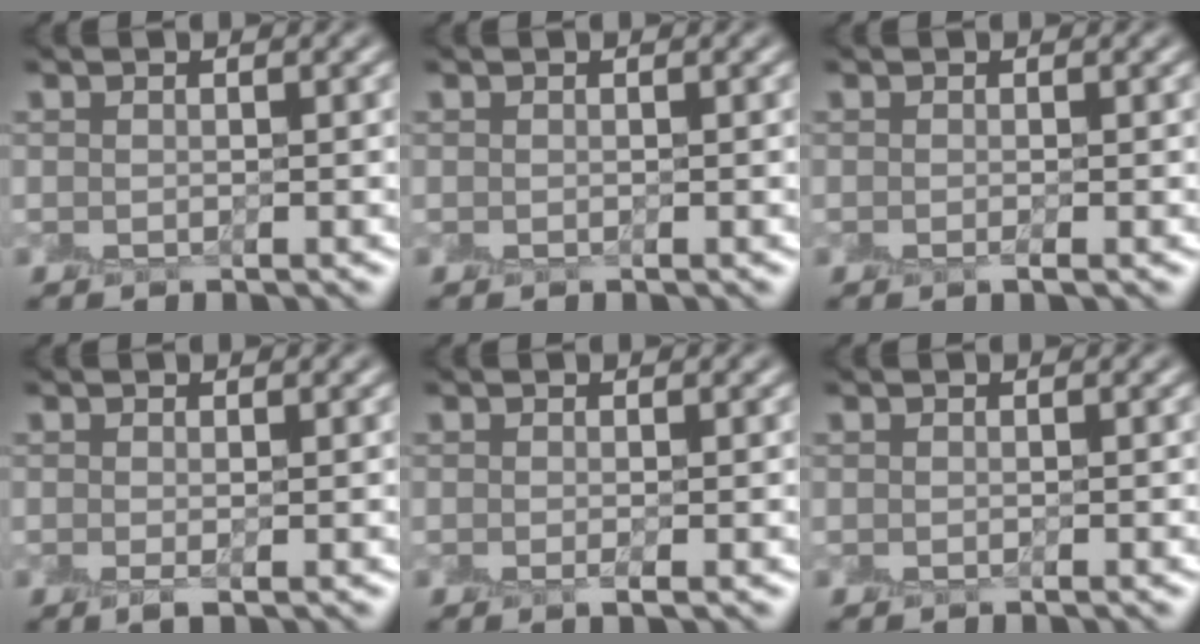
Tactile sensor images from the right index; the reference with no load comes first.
{"total": 0.0}
{"total": 0.8, "force": [-0.1, 0.2, 0.7], "torque": [-0.009, -0.001, -0.004]}
{"total": 1.2, "force": [-0.1, 0.3, 1.1], "torque": [-0.011, 0.001, 0.002]}
{"total": 1.1, "force": [0.0, 0.3, 1.0], "torque": [-0.013, -0.001, 0.001]}
{"total": 0.0}